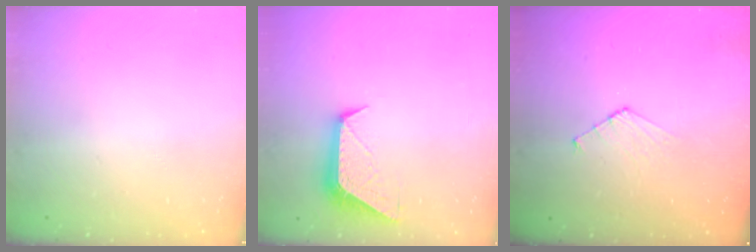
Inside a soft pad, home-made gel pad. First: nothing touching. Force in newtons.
{"total": 11.8, "press": 11.8, "slide": 0.8}
{"total": 4.8, "press": 4.7, "slide": 0.6}